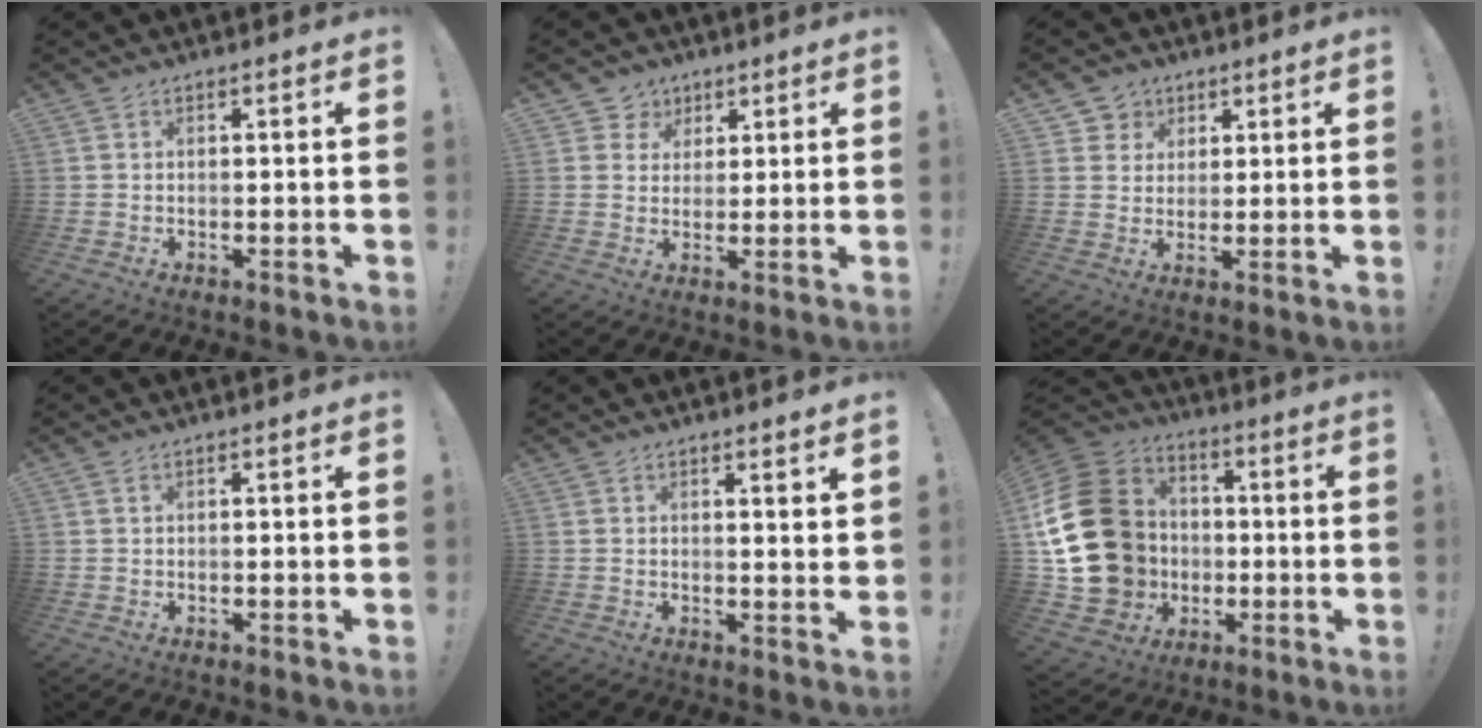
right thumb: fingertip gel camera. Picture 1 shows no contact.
{"total": 5.6, "force": [2.6, 5.0, 0.3], "torque": [-0.011, -0.020, 0.052]}
{"total": 5.7, "force": [2.5, 5.0, 0.5], "torque": [-0.008, -0.019, 0.049]}
{"total": 0.7, "force": [0.5, 0.4, 0.3], "torque": [0.001, -0.004, 0.008]}
{"total": 2.4, "force": [2.1, 0.2, 1.2], "torque": [-0.005, -0.019, 0.032]}
{"total": 24.2, "force": [0.6, 20.5, 12.8], "torque": [-0.243, 0.012, 0.055]}